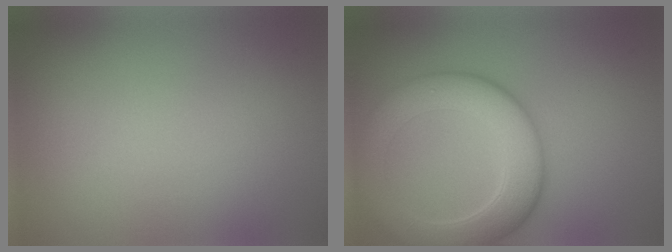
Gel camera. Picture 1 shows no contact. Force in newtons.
{"total": 7.5, "press": 7.5, "slide": 0.4}